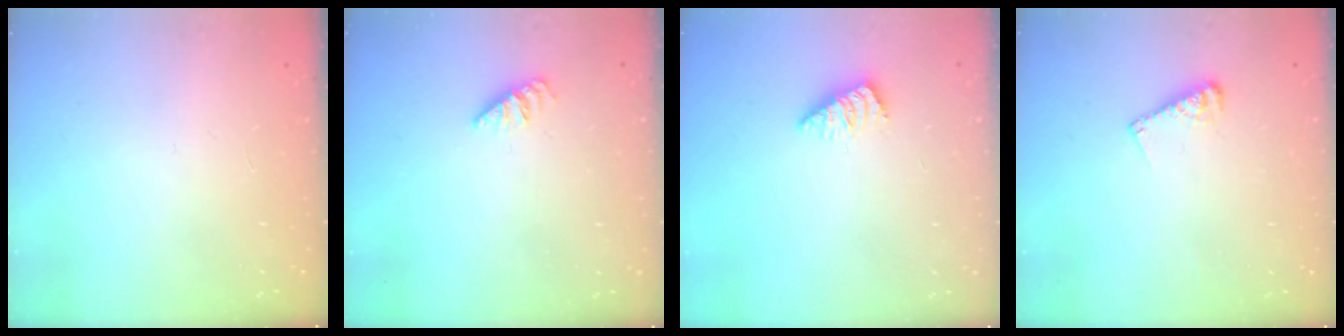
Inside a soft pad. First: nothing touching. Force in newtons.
{"total": 0.0}
{"total": 0.7, "press": 0.7, "slide": 0.2}
{"total": 5.6, "press": 5.6, "slide": 0.2}